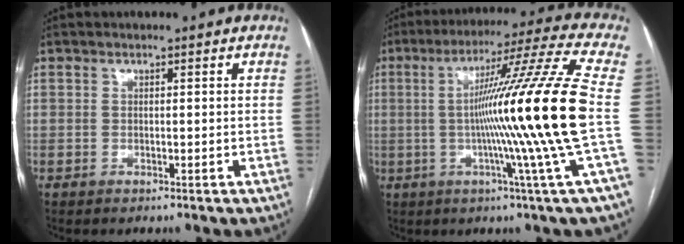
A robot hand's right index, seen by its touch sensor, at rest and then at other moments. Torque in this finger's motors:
{"motor_torque": [1.62, -0.52, 1.05, 0.21]}